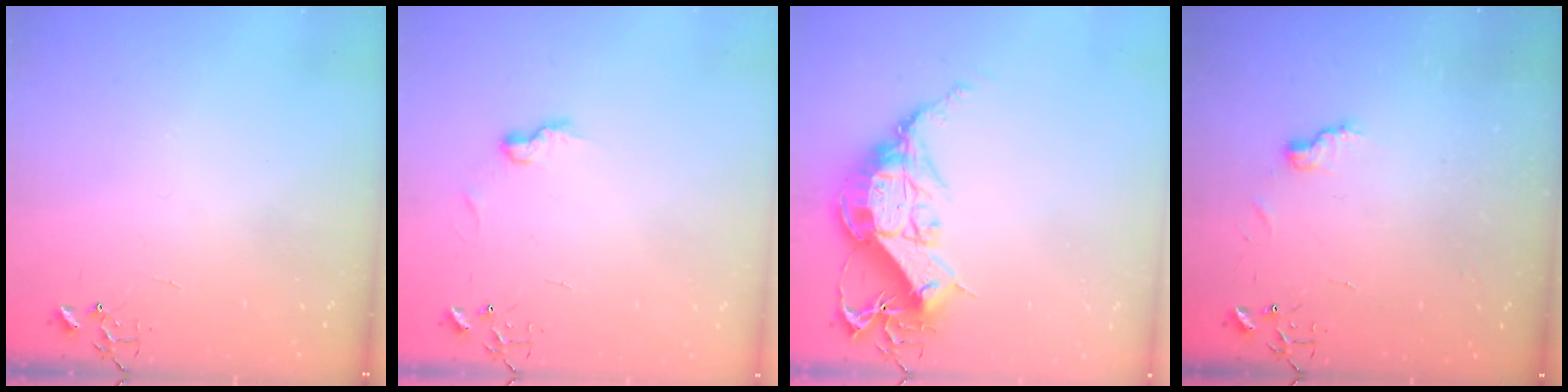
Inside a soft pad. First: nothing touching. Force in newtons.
{"total": 6.7, "press": 6.7, "slide": 0.4}
{"total": 15.7, "press": 15.6, "slide": 1.4}
{"total": 6.7, "press": 6.6, "slide": 0.7}